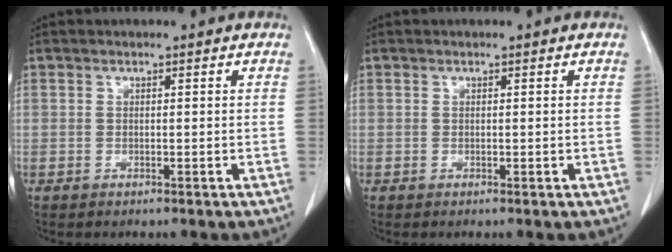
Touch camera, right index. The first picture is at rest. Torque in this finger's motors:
{"motor_torque": [-0.14, 0.18, -0.02, 0.01]}